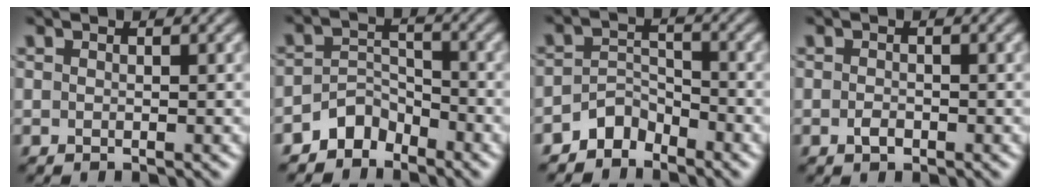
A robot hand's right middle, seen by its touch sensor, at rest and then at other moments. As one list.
[{"total": 3.2, "force": [-2.6, 1.7, 0.7], "torque": [-0.006, 0.011, -0.054]}, {"total": 2.9, "force": [-2.5, 1.4, 0.7], "torque": [-0.008, 0.012, -0.051]}, {"total": 1.0, "force": [-0.5, 0.6, 0.7], "torque": [-0.014, -0.001, -0.009]}]